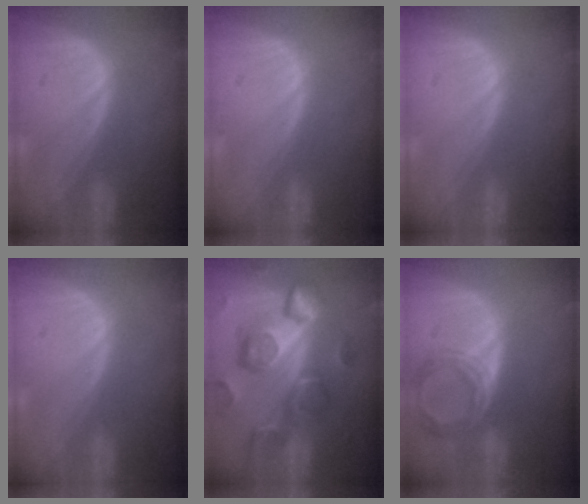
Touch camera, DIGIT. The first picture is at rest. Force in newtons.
{"total": 0.0}
{"total": 0.0}
{"total": 0.0}
{"total": 12.5, "press": 10.9, "slide": 6.1}
{"total": 6.9, "press": 6.4, "slide": 2.7}